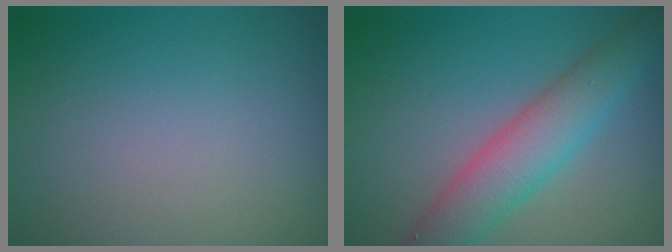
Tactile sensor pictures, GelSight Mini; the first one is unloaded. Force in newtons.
{"total": 5.6, "press": 5.6, "slide": 0.3}